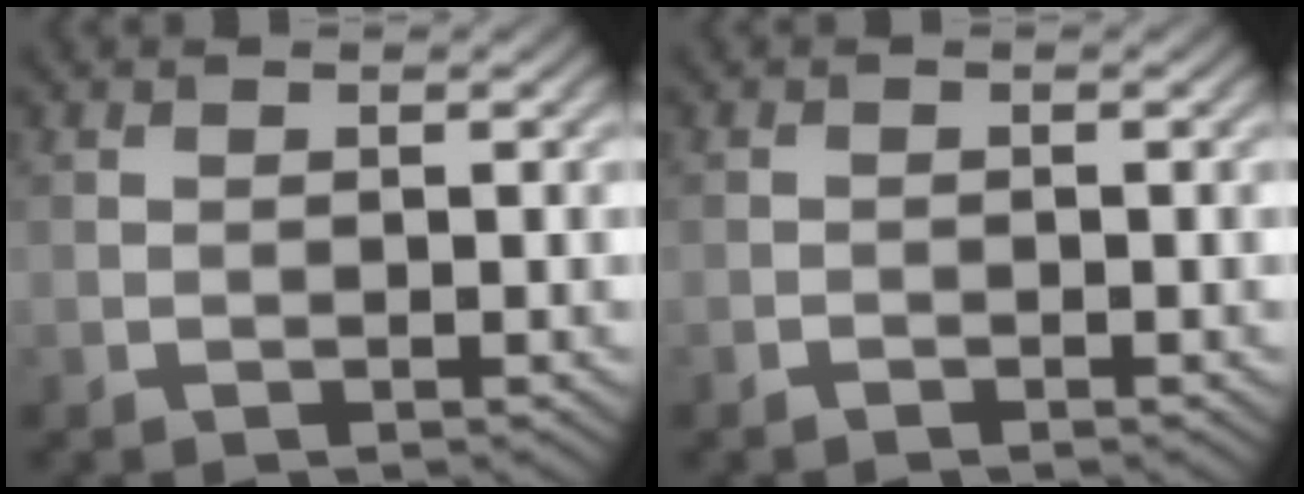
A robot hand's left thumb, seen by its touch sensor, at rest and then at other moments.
{"total": 0.7, "force": [-0.6, 0.2, 0.2], "torque": [-0.003, -0.001, -0.010]}